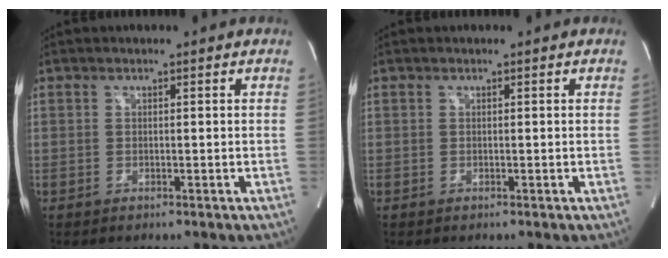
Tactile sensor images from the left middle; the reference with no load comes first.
{"total": 0.0}